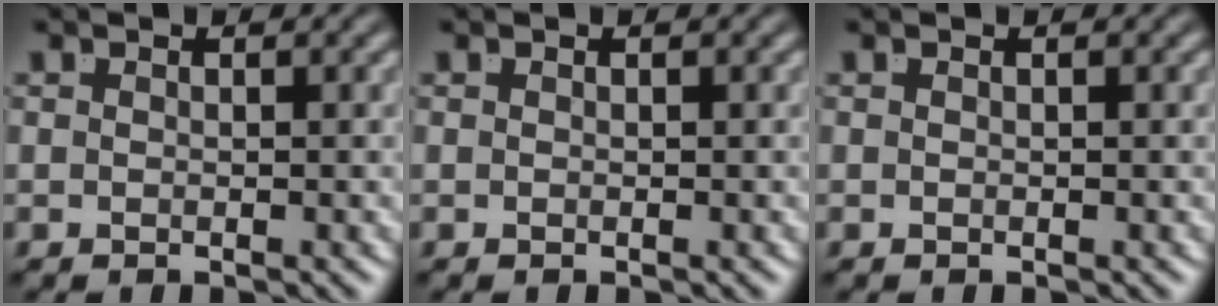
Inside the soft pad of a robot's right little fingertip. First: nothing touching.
{"total": 0.0}
{"total": 0.0}